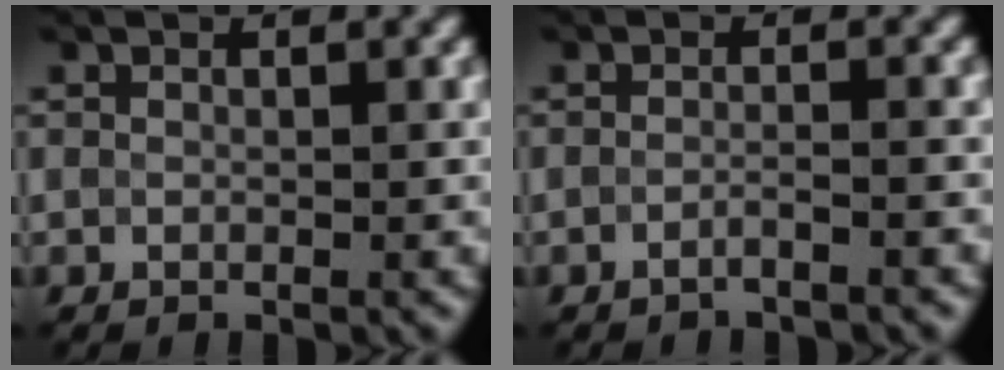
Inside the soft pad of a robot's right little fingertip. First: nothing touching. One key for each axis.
{"total": 1.6, "fx": -1.6, "fy": -0.1, "fz": 0.1, "tx": 0.005, "ty": -0.001, "tz": -0.031}